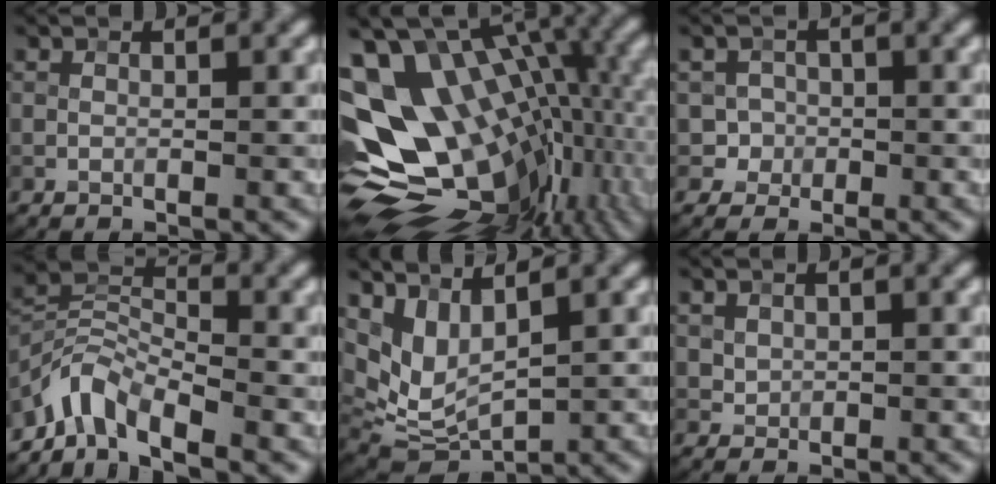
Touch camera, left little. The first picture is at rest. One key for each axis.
{"total": 18.1, "fx": 1.3, "fy": 11.3, "fz": 14.1, "tx": -0.220, "ty": -0.023, "tz": 0.061}
{"total": 2.2, "fx": -0.6, "fy": 2.1, "fz": 0.1, "tx": 0.022, "ty": 0.006, "tz": -0.010}
{"total": 5.1, "fx": -4.2, "fy": 1.7, "fz": 2.4, "tx": -0.039, "ty": 0.002, "tz": -0.094}
{"total": 5.0, "fx": 2.2, "fy": 2.5, "fz": 3.7, "tx": -0.086, "ty": -0.018, "tz": 0.052}
{"total": 0.9, "fx": 0.4, "fy": 0.8, "fz": 0.3, "tx": -0.005, "ty": -0.004, "tz": 0.013}